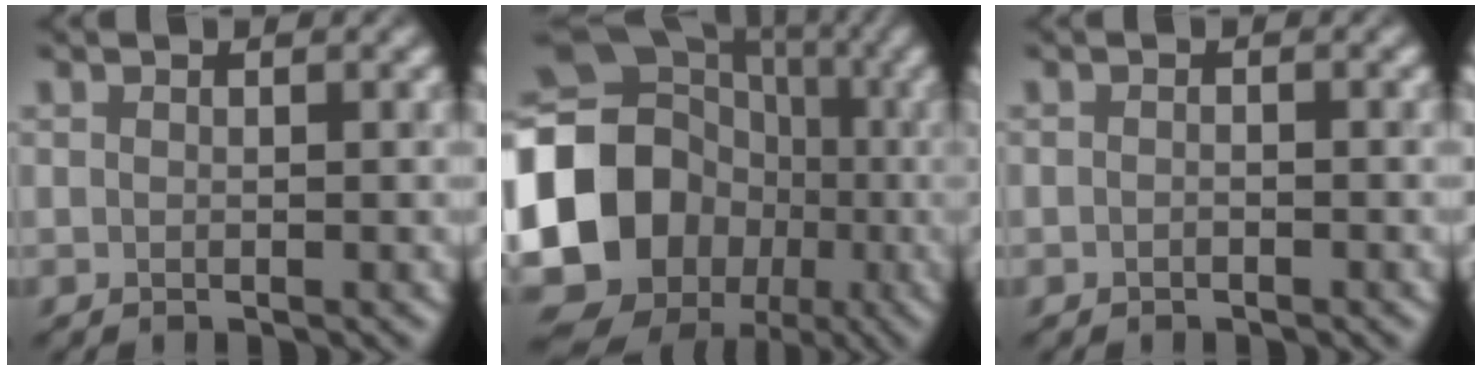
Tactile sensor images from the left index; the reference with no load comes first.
{"total": 17.6, "force": [-3.2, 15.3, 7.9], "torque": [-0.175, 0.002, -0.084]}
{"total": 0.6, "force": [-0.4, 0.2, 0.3], "torque": [-0.006, 0.000, -0.008]}